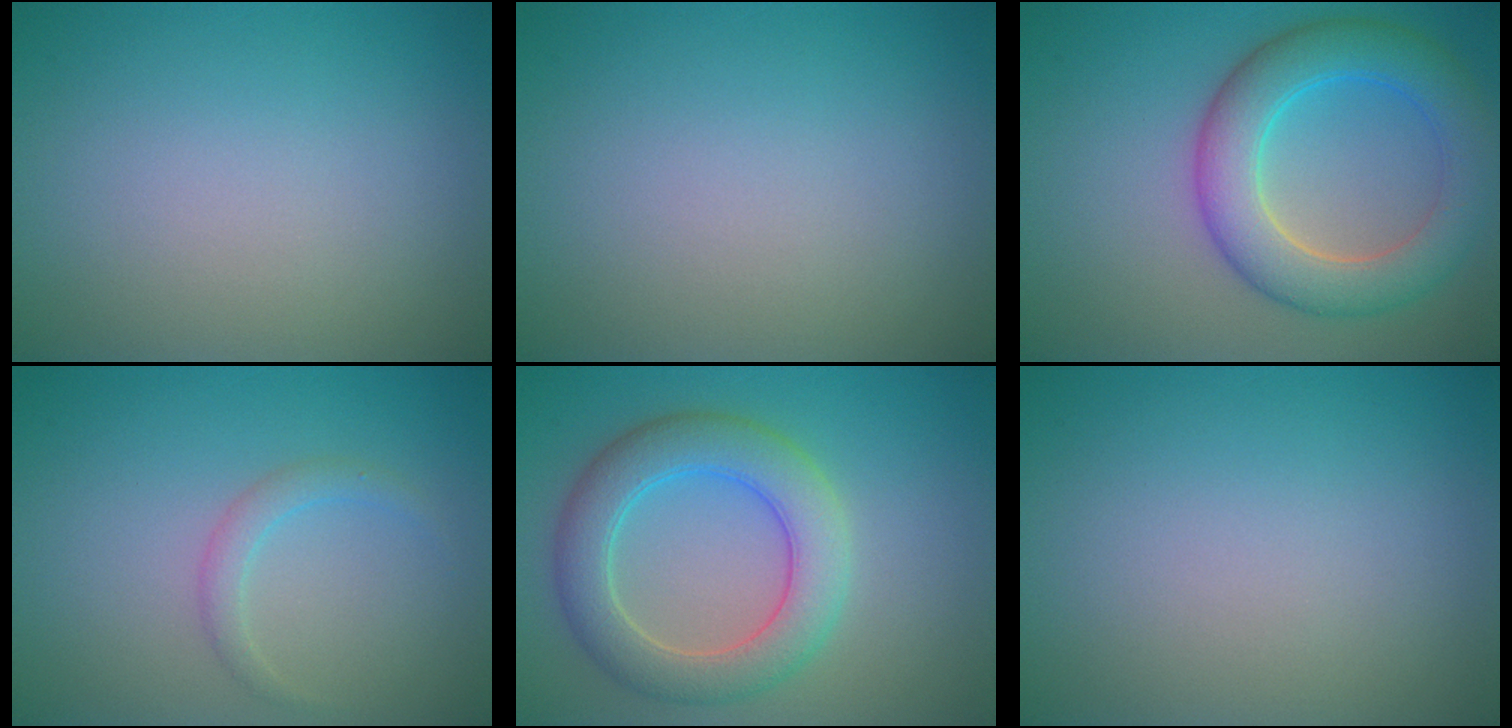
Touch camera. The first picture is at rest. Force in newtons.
{"total": 0.0}
{"total": 6.7, "press": 6.7, "slide": 0.1}
{"total": 1.4, "press": 1.4, "slide": 0.1}
{"total": 5.9, "press": 5.9, "slide": 0.3}
{"total": 0.0}